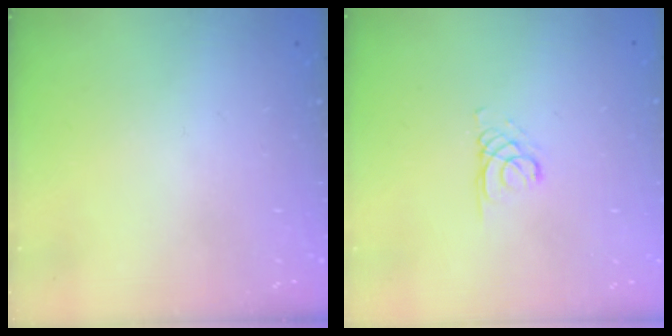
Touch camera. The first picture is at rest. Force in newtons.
{"total": 2.1, "press": 2.1, "slide": 0.2}